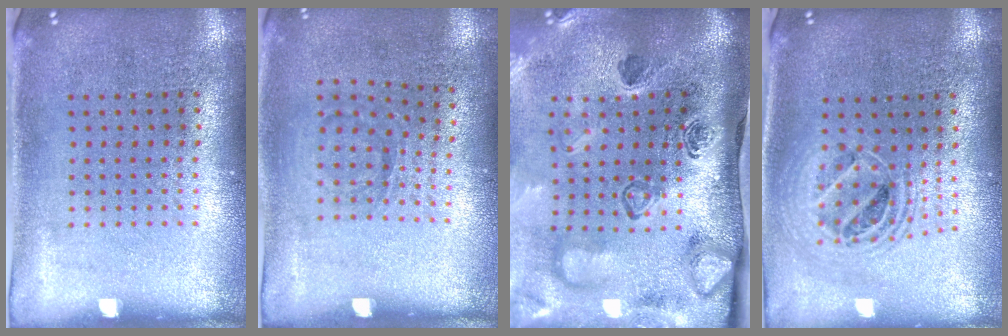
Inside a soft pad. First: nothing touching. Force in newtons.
{"total": 1.0, "press": 0.7, "slide": 0.7}
{"total": 4.8, "press": 3.2, "slide": 3.6}
{"total": 1.8, "press": 1.5, "slide": 1.1}